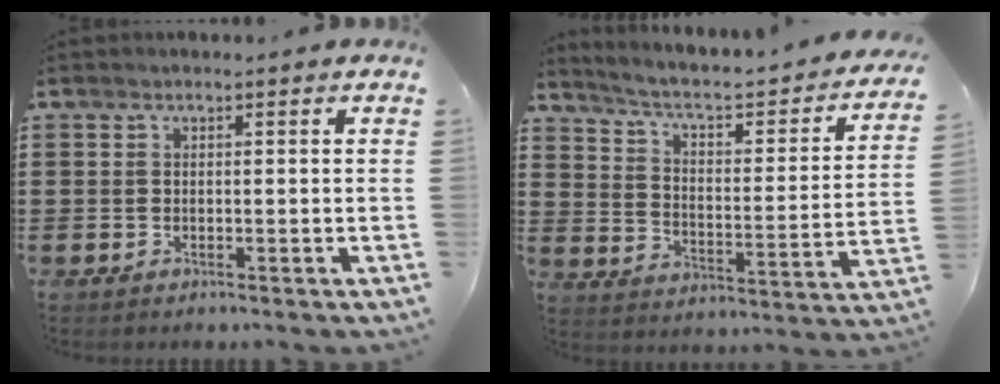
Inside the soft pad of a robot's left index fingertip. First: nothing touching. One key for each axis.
{"total": 3.3, "fx": 2.0, "fy": 1.0, "fz": 2.3, "tx": -0.060, "ty": -0.025, "tz": 0.021}